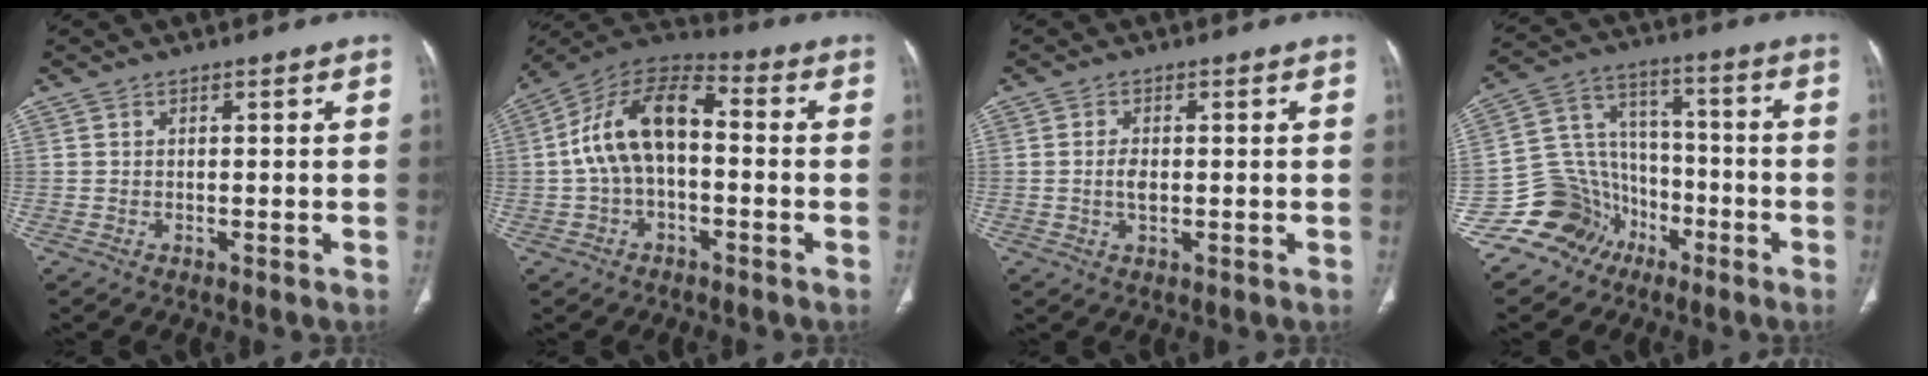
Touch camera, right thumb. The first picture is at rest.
{"total": 14.0, "force": [-0.3, 8.0, 11.5], "torque": [-0.204, 0.047, -0.017]}
{"total": 2.7, "force": [-0.1, 1.4, 2.3], "torque": [-0.045, 0.000, -0.002]}
{"total": 12.9, "force": [-7.2, 10.4, 2.1], "torque": [-0.001, 0.090, -0.130]}